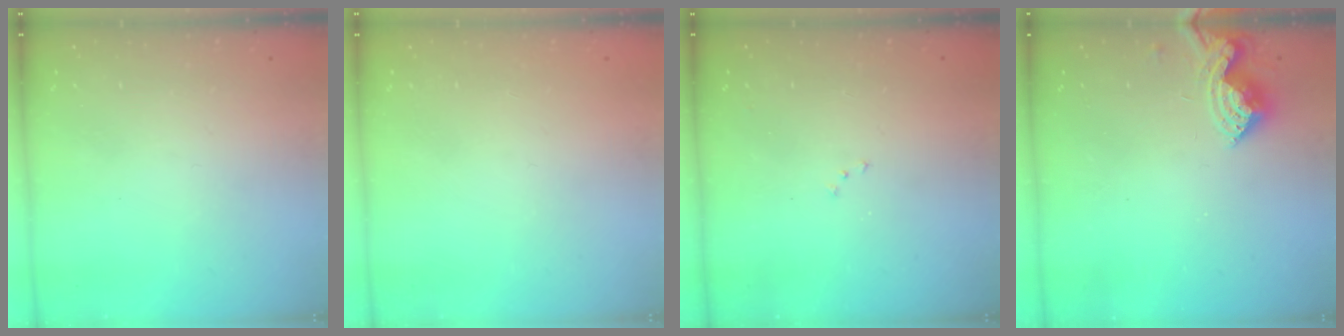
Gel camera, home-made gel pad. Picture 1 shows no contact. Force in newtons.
{"total": 1.1, "press": 1.0, "slide": 0.1}
{"total": 6.5, "press": 6.4, "slide": 0.9}
{"total": 8.9, "press": 8.8, "slide": 0.6}